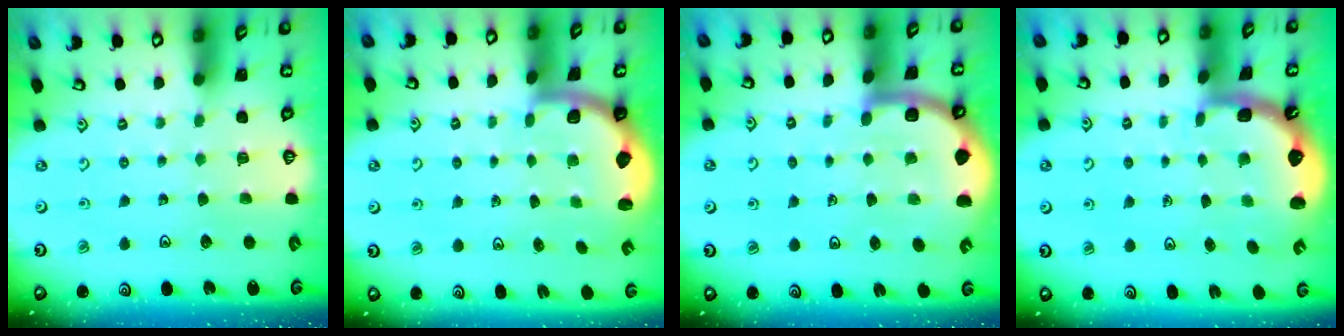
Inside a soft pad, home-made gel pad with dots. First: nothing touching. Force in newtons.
{"total": 1.9, "press": 1.8, "slide": 0.5}
{"total": 4.8, "press": 4.7, "slide": 0.7}
{"total": 2.7, "press": 1.4, "slide": 2.3}